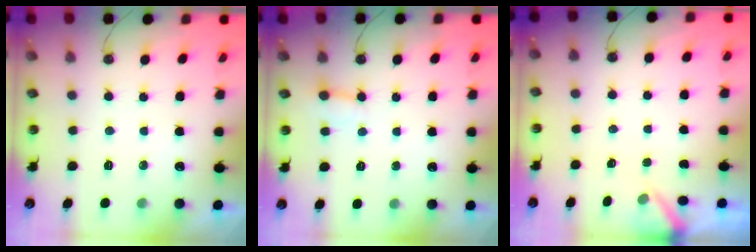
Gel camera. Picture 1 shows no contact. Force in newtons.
{"total": 2.8, "press": 2.8, "slide": 0.3}
{"total": 2.4, "press": 2.4, "slide": 0.3}